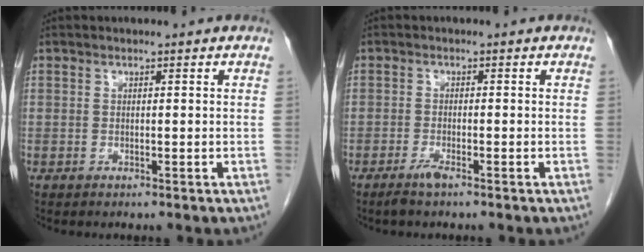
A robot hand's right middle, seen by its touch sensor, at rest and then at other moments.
{"total": 1.8, "force": [-1.4, -0.1, 1.2], "torque": [-0.029, -0.005, -0.028]}